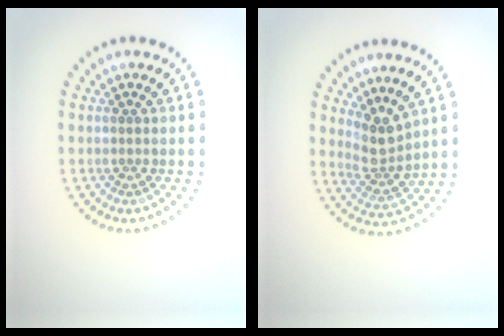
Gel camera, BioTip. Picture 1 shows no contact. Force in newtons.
{"total": 2.9, "press": 2.2, "slide": 1.9}